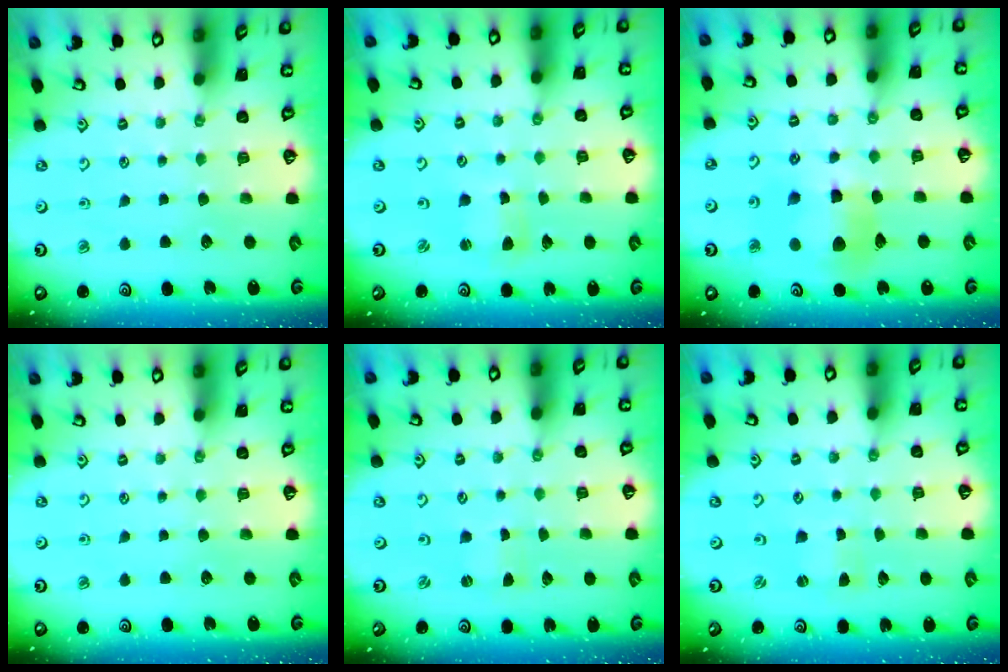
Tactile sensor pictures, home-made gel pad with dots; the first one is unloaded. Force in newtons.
{"total": 3.0, "press": 2.9, "slide": 0.4}
{"total": 11.2, "press": 11.1, "slide": 1.5}
{"total": 0.0}
{"total": 0.0}
{"total": 0.0}